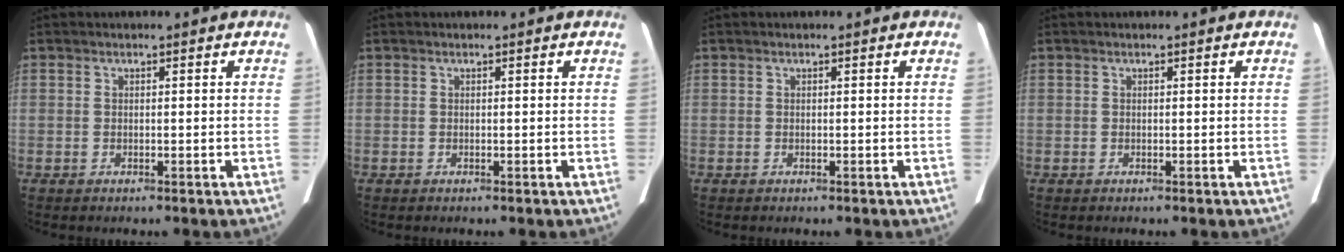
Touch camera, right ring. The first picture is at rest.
{"total": 0.0}
{"total": 0.0}
{"total": 0.0}